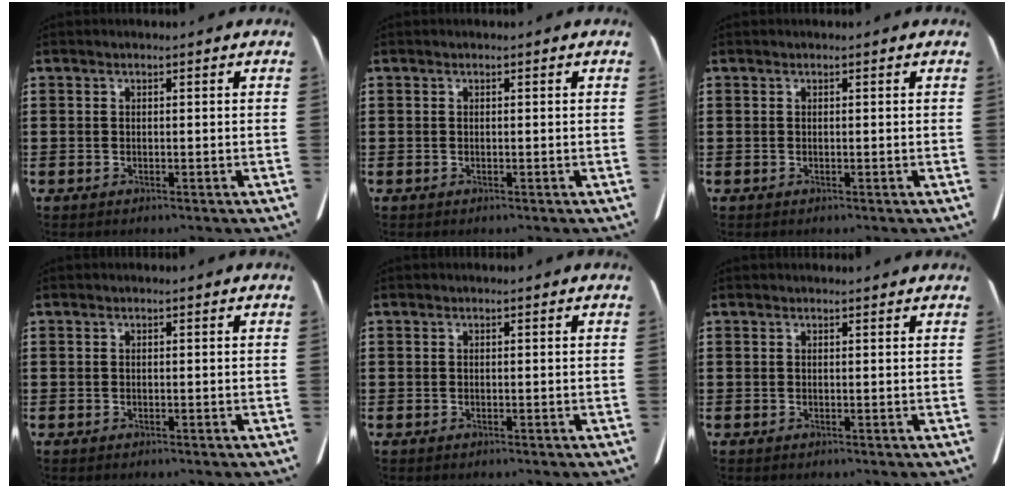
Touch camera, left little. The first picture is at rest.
{"total": 0.0}
{"total": 0.0}
{"total": 0.0}
{"total": 0.0}
{"total": 0.6, "force": [0.6, 0.1, 0.2], "torque": [0.003, -0.002, 0.009]}